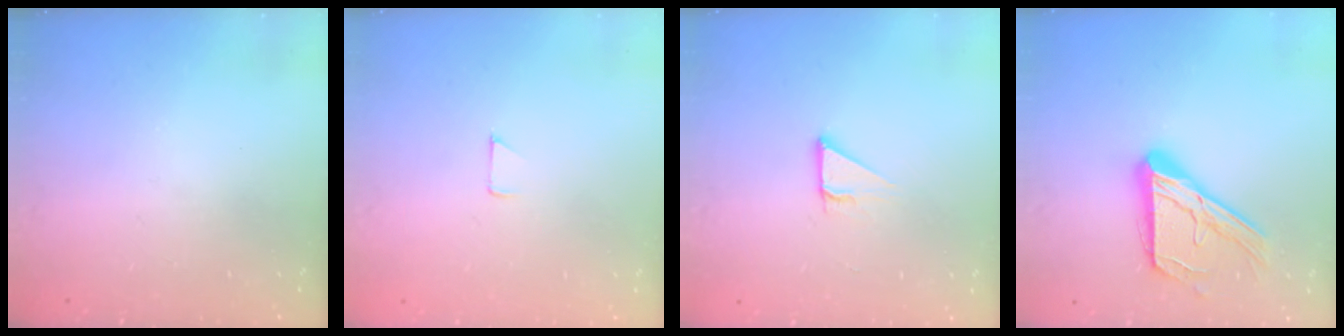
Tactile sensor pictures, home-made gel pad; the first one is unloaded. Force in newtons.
{"total": 3.2, "press": 3.2, "slide": 0.3}
{"total": 2.9, "press": 2.9, "slide": 0.1}
{"total": 17.1, "press": 17.0, "slide": 1.6}